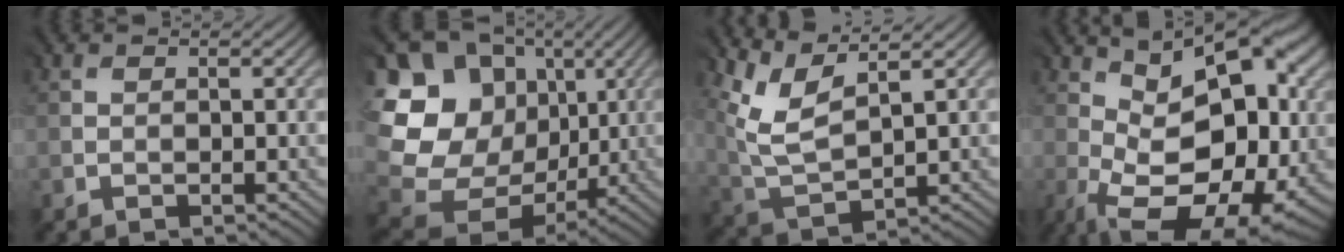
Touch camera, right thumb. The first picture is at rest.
{"total": 19.6, "force": [4.1, 16.9, 9.1], "torque": [-0.264, 0.007, 0.103]}
{"total": 5.9, "force": [4.1, 1.8, 3.7], "torque": [-0.100, -0.001, 0.095]}
{"total": 17.6, "force": [0.3, 10.0, 14.5], "torque": [-0.223, -0.015, 0.032]}